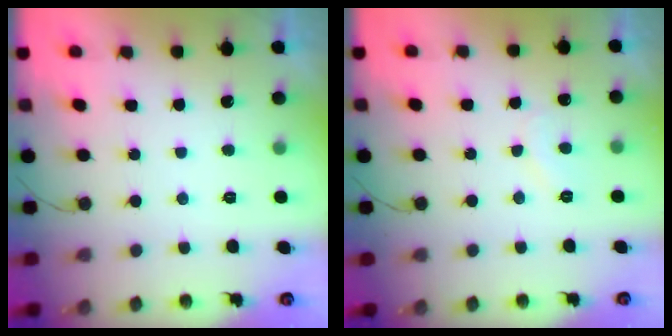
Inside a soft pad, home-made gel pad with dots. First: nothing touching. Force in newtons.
{"total": 6.4, "press": 6.3, "slide": 0.6}